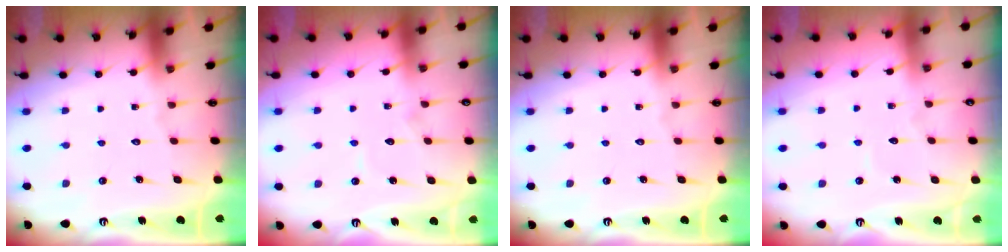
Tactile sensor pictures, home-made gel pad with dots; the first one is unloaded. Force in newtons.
{"total": 4.2, "press": 4.2, "slide": 0.4}
{"total": 0.0}
{"total": 2.5, "press": 2.4, "slide": 0.3}